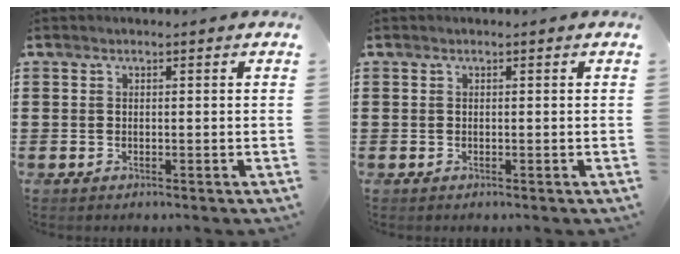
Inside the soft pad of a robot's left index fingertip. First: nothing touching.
{"total": 0.0}